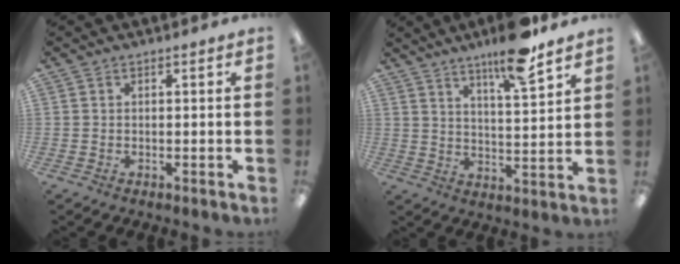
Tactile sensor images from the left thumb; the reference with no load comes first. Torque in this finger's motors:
{"motor_torque": [1.38, 0.67, 0.73, -0.70, 0.06]}